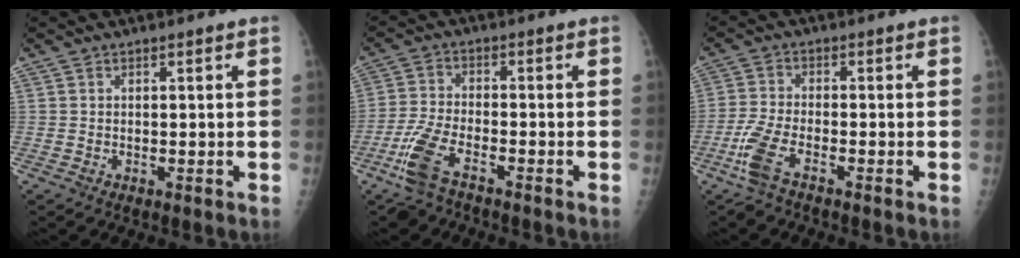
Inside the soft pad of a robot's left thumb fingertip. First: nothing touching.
{"total": 7.9, "force": [-5.2, 3.0, 5.2], "torque": [-0.127, 0.009, -0.104]}
{"total": 5.7, "force": [-3.7, 1.8, 4.0], "torque": [-0.106, 0.008, -0.079]}